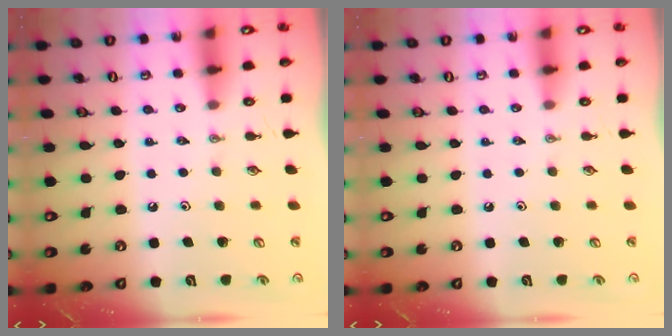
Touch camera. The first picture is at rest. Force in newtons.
{"total": 0.0}